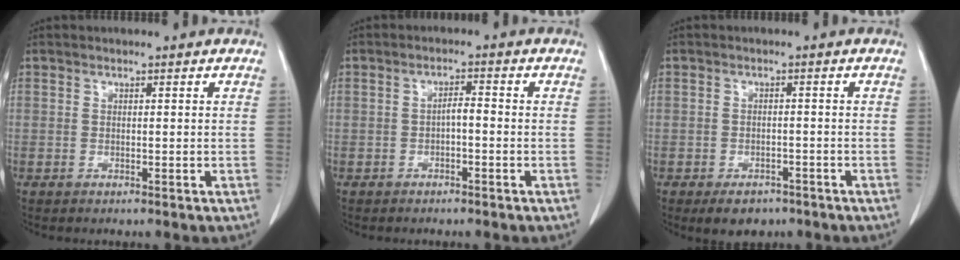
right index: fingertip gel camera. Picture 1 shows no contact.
{"total": 2.0, "force": [-0.6, 0.5, 1.8], "torque": [-0.029, 0.005, -0.011]}
{"total": 4.4, "force": [-3.0, 2.7, 1.7], "torque": [-0.019, 0.003, -0.037]}